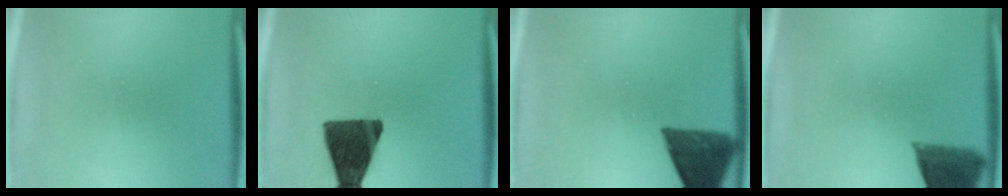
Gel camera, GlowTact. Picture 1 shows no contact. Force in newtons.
{"total": 13.3}
{"total": 10.6}
{"total": 9.5}